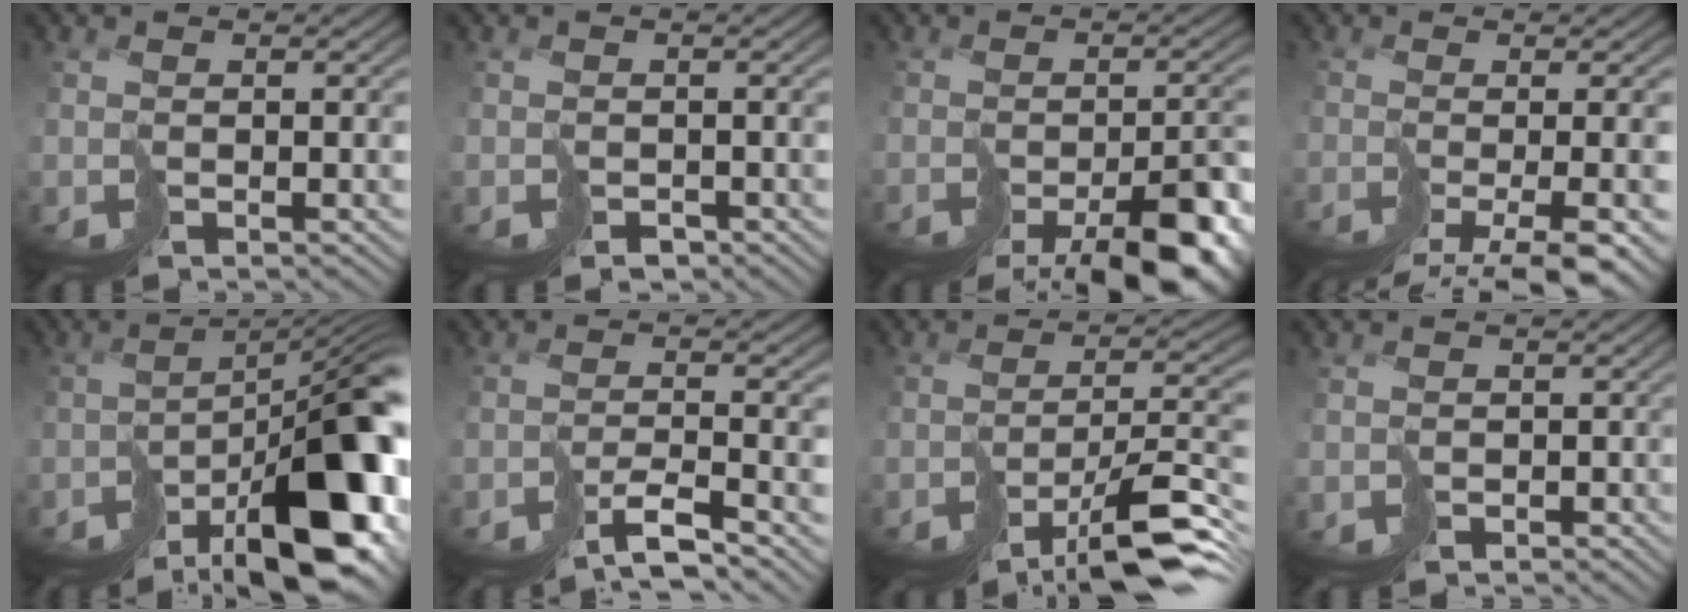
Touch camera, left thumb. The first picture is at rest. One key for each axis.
{"total": 1.7, "fx": -1.3, "fy": 1.0, "fz": 0.5, "tx": 0.002, "ty": -0.003, "tz": -0.022}
{"total": 12.7, "fx": -9.3, "fy": 4.2, "fz": 7.6, "tx": -0.108, "ty": -0.028, "tz": -0.101}
{"total": 9.4, "fx": -6.3, "fy": 1.9, "fz": 6.8, "tx": -0.093, "ty": -0.018, "tz": -0.060}
{"total": 16.1, "fx": -8.6, "fy": 5.4, "fz": 12.4, "tx": -0.152, "ty": -0.016, "tz": -0.122}
{"total": 5.0, "fx": -4.2, "fy": 0.1, "fz": 2.8, "tx": -0.038, "ty": 0.004, "tz": -0.071}
{"total": 10.8, "fx": -7.3, "fy": 2.3, "fz": 7.6, "tx": -0.115, "ty": -0.006, "tz": -0.116}
{"total": 2.0, "fx": -1.4, "fy": 1.5, "fz": 0.1, "tx": 0.009, "ty": -0.006, "tz": -0.027}